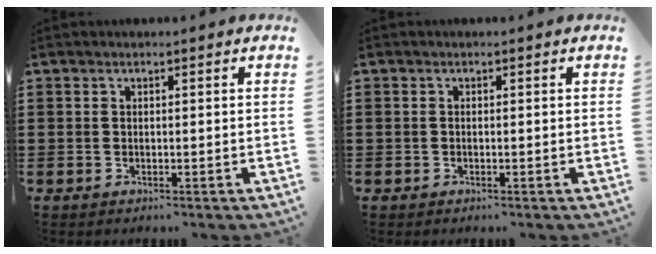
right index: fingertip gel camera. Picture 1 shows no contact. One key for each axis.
{"total": 0.0}